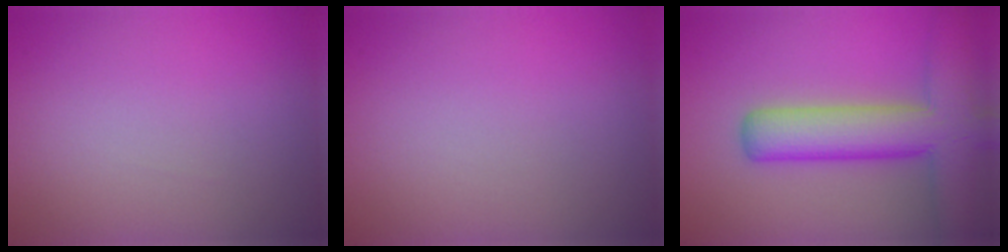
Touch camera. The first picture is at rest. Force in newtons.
{"total": 0.0}
{"total": 8.1, "press": 8.1, "slide": 0.5}